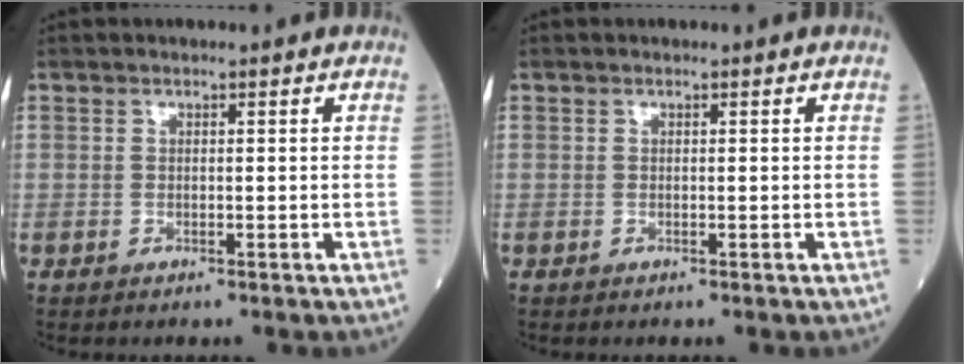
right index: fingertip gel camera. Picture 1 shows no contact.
{"total": 0.0}